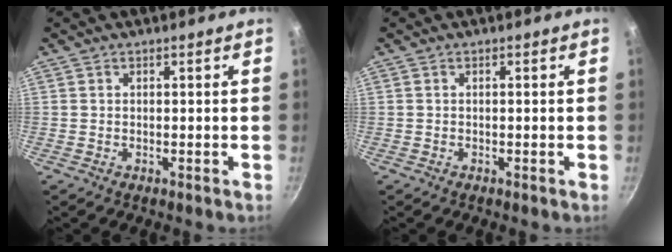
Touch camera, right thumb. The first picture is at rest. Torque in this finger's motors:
{"motor_torque": [0.75, 4.26, -0.47, 0.27, -0.02]}